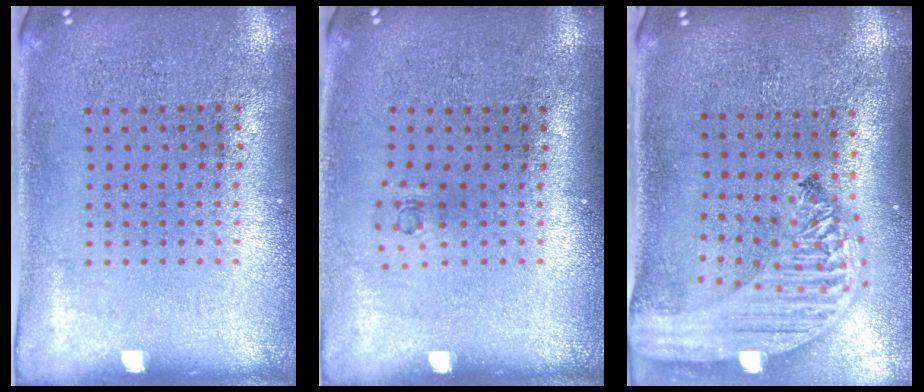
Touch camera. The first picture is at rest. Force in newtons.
{"total": 0.6, "press": 0.2, "slide": 0.5}
{"total": 2.9, "press": 2.2, "slide": 1.8}